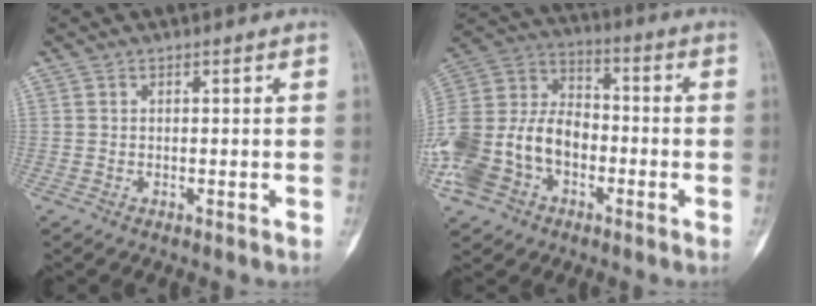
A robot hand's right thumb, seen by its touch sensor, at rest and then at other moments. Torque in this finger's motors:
{"motor_torque": [2.25, 2.16, 1.38, -1.39, 0.12]}